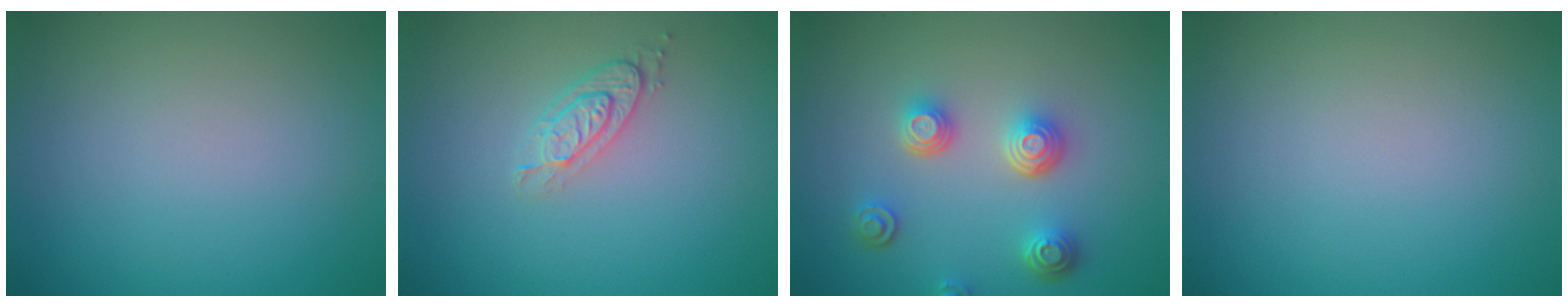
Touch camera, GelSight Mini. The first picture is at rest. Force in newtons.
{"total": 2.1, "press": 1.9, "slide": 0.9}
{"total": 3.9, "press": 3.2, "slide": 2.2}
{"total": 0.0}